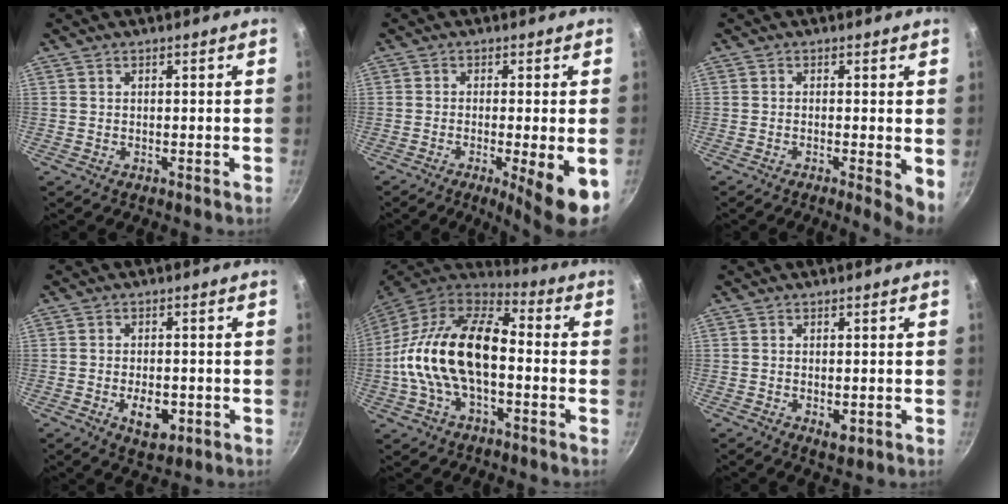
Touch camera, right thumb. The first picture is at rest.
{"total": 9.2, "force": [-2.9, 1.1, 8.7], "torque": [-0.125, -0.003, -0.039]}
{"total": 4.7, "force": [-0.8, 1.1, 4.5], "torque": [-0.056, -0.005, -0.011]}
{"total": 6.4, "force": [-2.0, 3.6, 4.9], "torque": [-0.065, 0.005, -0.024]}
{"total": 20.8, "force": [-2.0, 11.5, 17.2], "torque": [-0.305, 0.038, -0.050]}
{"total": 2.9, "force": [-0.8, 1.6, 2.3], "torque": [-0.037, -0.007, -0.009]}